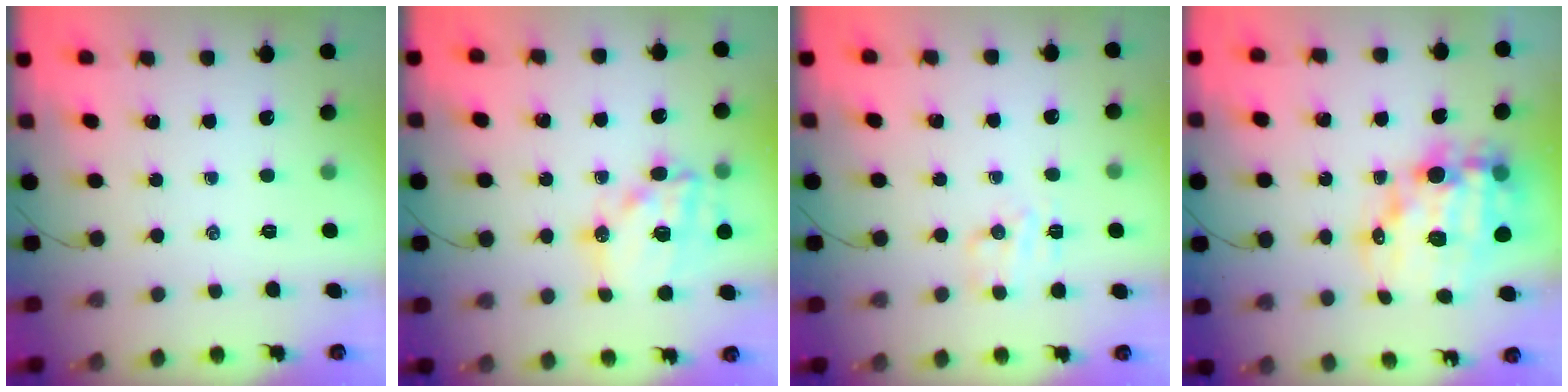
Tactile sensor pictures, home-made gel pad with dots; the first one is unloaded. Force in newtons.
{"total": 17.0, "press": 16.7, "slide": 3.4}
{"total": 5.3, "press": 5.2, "slide": 1.2}
{"total": 16.6, "press": 16.0, "slide": 4.2}